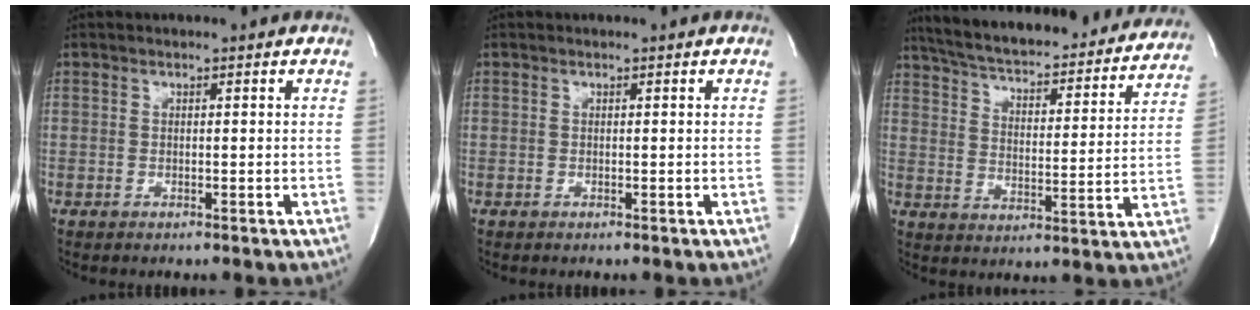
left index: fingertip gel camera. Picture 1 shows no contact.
{"total": 0.0}
{"total": 29.7, "force": [26.8, 6.4, 11.1], "torque": [-0.188, -0.036, 0.342]}